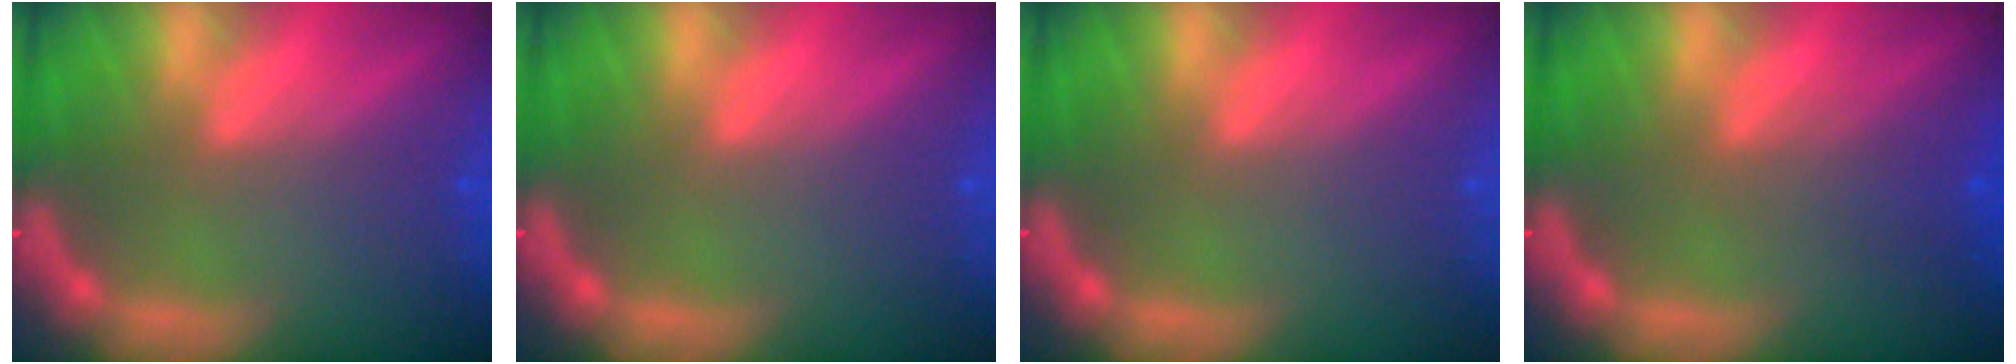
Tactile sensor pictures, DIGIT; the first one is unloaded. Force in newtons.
{"total": 0.0}
{"total": 0.0}
{"total": 2.5}